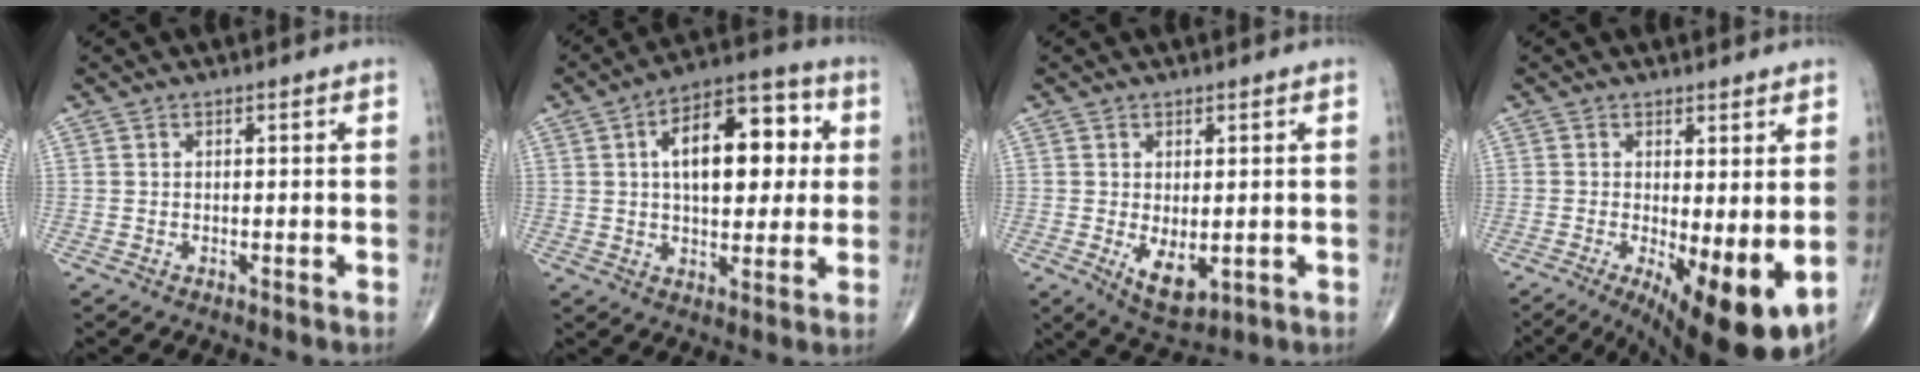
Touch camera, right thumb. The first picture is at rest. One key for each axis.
{"total": 17.0, "fx": 3.2, "fy": 9.0, "fz": 14.1, "tx": -0.176, "ty": 0.020, "tz": 0.043}
{"total": 6.0, "fx": -0.8, "fy": 3.1, "fz": 5.1, "tx": -0.072, "ty": -0.016, "tz": 0.001}
{"total": 12.2, "fx": -2.2, "fy": 3.9, "fz": 11.4, "tx": -0.166, "ty": -0.024, "tz": -0.019}